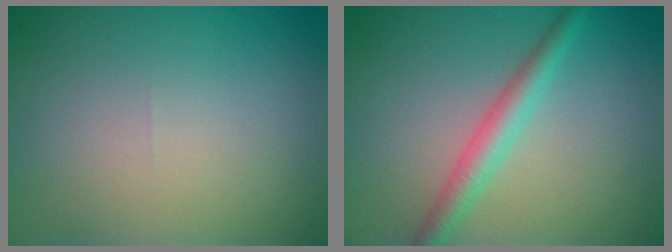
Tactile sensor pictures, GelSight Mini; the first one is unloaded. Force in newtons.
{"total": 2.7, "press": 2.7, "slide": 0.1}